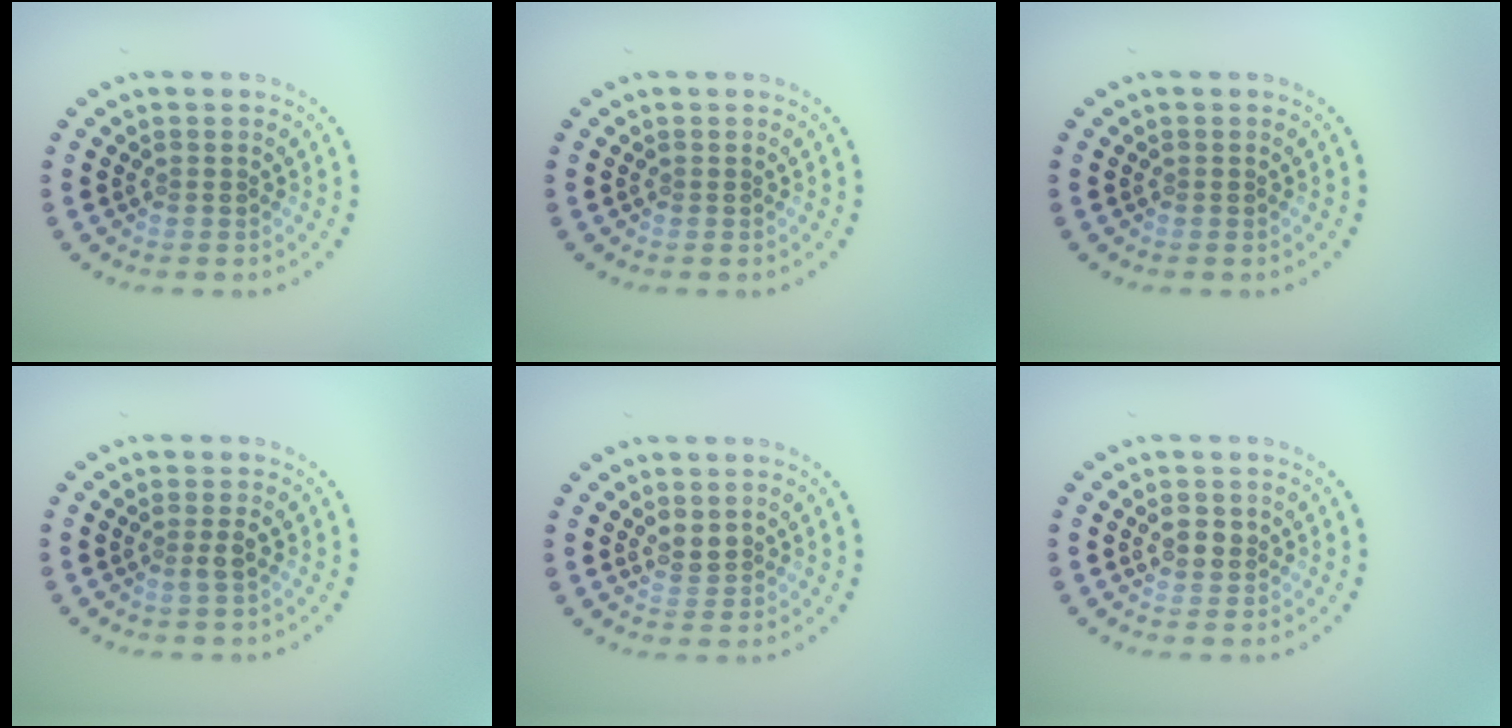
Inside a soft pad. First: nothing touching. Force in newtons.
{"total": 0.0}
{"total": 0.0}
{"total": 1.2, "press": 1.0, "slide": 0.8}
{"total": 1.3, "press": 1.2, "slide": 0.5}
{"total": 1.5, "press": 1.5, "slide": 0.1}